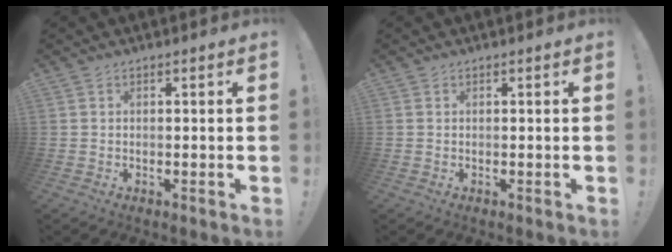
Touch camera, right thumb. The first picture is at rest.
{"total": 0.0}